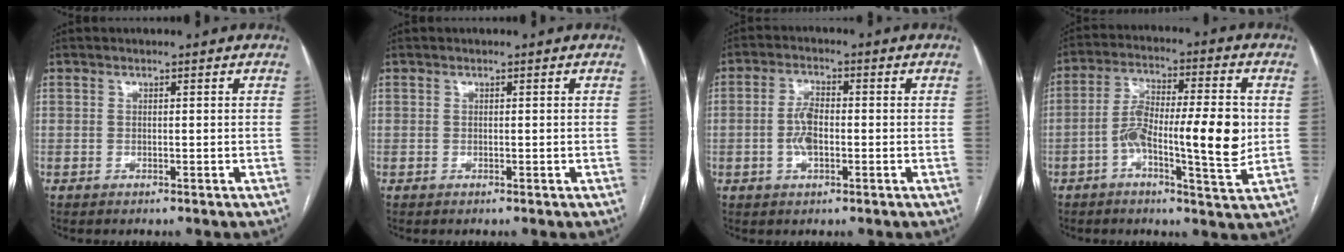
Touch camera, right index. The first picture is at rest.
{"total": 0.0}
{"total": 4.6, "force": [-0.9, 1.9, 4.0], "torque": [-0.086, 0.007, -0.018]}
{"total": 12.9, "force": [-1.8, 2.5, 12.6], "torque": [-0.218, 0.016, -0.031]}